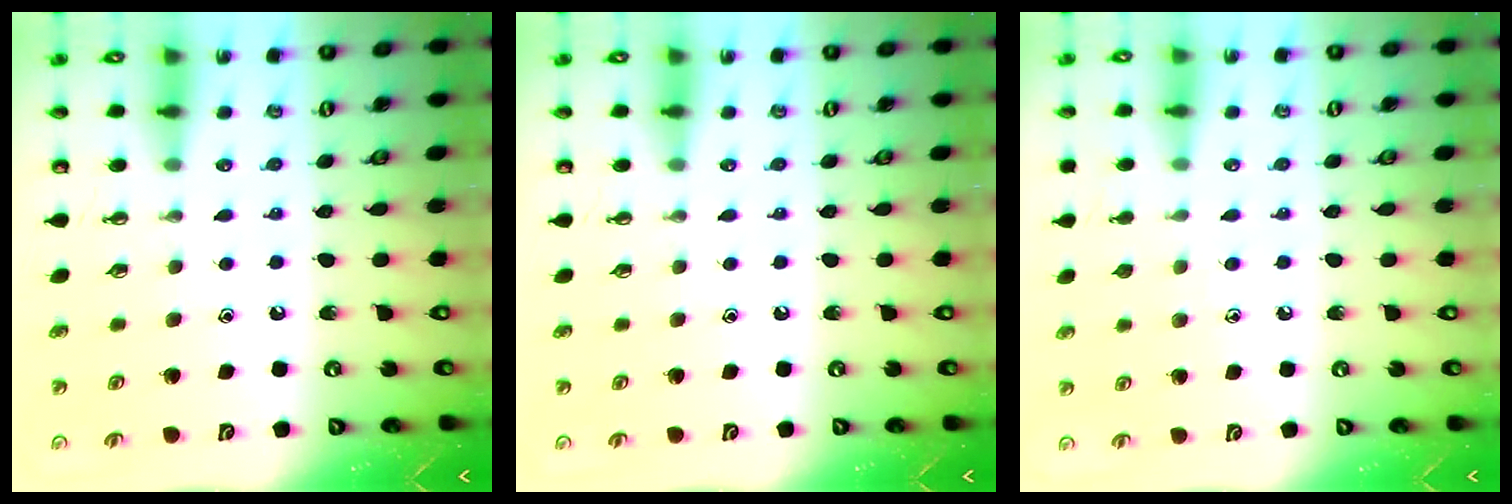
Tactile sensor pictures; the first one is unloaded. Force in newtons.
{"total": 0.0}
{"total": 4.7, "press": 4.7, "slide": 0.4}